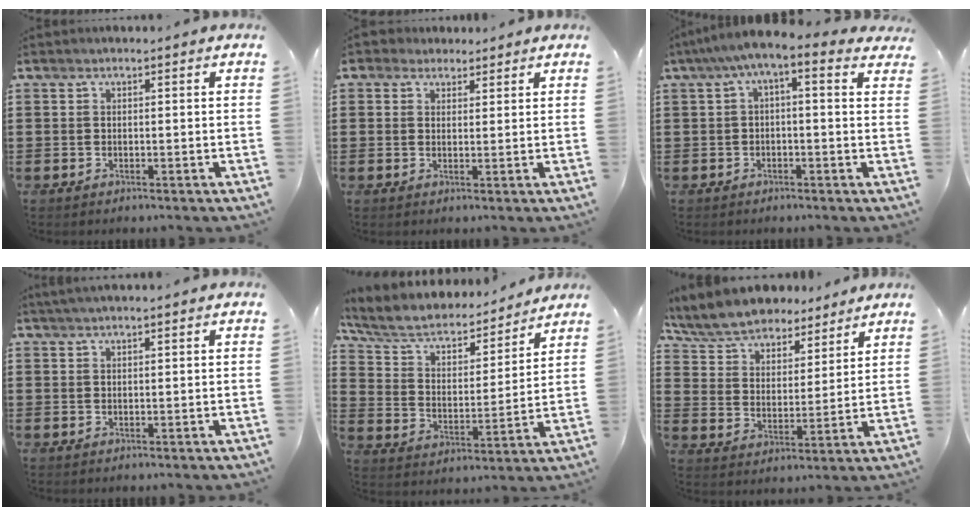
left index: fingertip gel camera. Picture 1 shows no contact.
{"total": 2.3, "force": [1.9, 1.2, 0.1], "torque": [-0.008, 0.009, 0.037]}
{"total": 3.4, "force": [0.3, 0.6, 3.3], "torque": [-0.068, -0.013, -0.004]}
{"total": 1.3, "force": [1.0, -0.1, 0.8], "torque": [-0.016, -0.001, 0.020]}
{"total": 5.7, "force": [4.4, 2.5, 2.5], "torque": [-0.073, -0.028, 0.070]}
{"total": 7.4, "force": [7.0, 2.0, 1.5], "torque": [-0.066, -0.036, 0.126]}